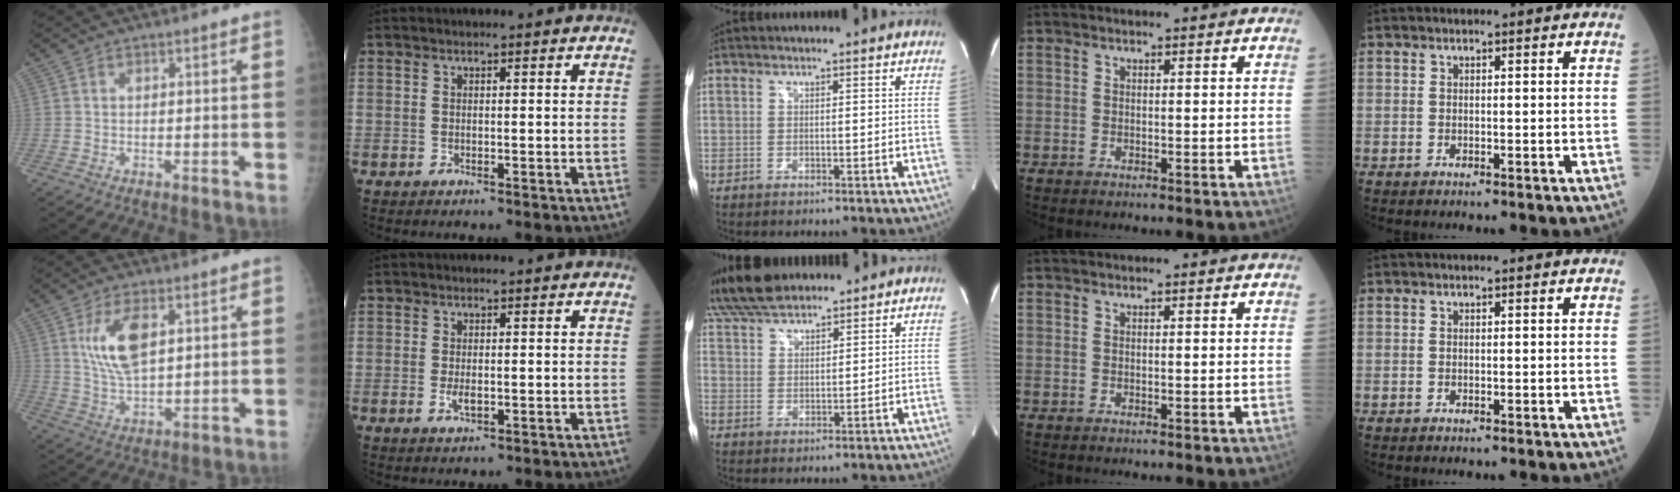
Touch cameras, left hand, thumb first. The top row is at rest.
{"thumb": {"total": 9.5, "force": [3.2, 4.4, 7.7], "torque": [-0.139, -0.015, 0.068]}, "index": {"total": 1.6, "force": [-0.3, 0.7, 1.4], "torque": [-0.029, -0.005, -0.004]}, "middle": {"total": 11.1, "force": [9.7, 3.0, 4.7], "torque": [-0.093, 0.036, 0.182]}}